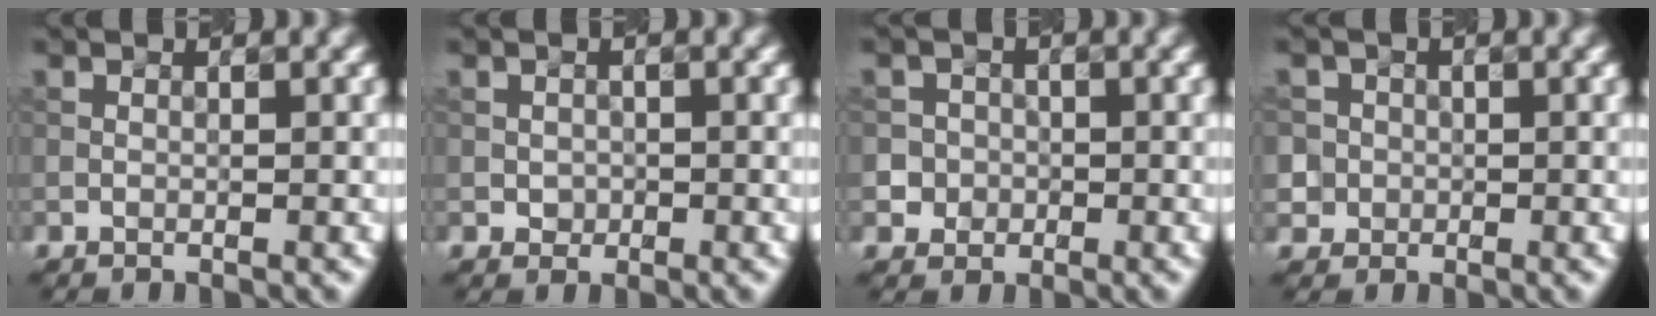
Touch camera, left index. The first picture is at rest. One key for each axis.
{"total": 0.9, "fx": -0.1, "fy": 0.8, "fz": 0.4, "tx": -0.006, "ty": 0.001, "tz": -0.004}
{"total": 2.9, "fx": -0.6, "fy": 2.8, "fz": 0.4, "tx": 0.013, "ty": 0.015, "tz": -0.017}
{"total": 4.0, "fx": 0.1, "fy": 3.9, "fz": 0.9, "tx": -0.015, "ty": 0.022, "tz": -0.008}